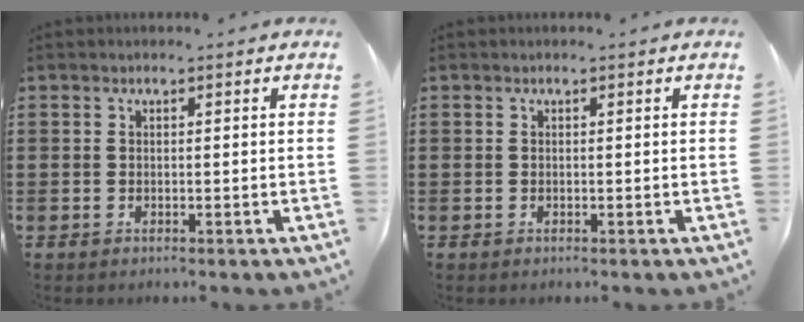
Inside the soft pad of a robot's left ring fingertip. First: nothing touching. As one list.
[{"total": 0.0}]